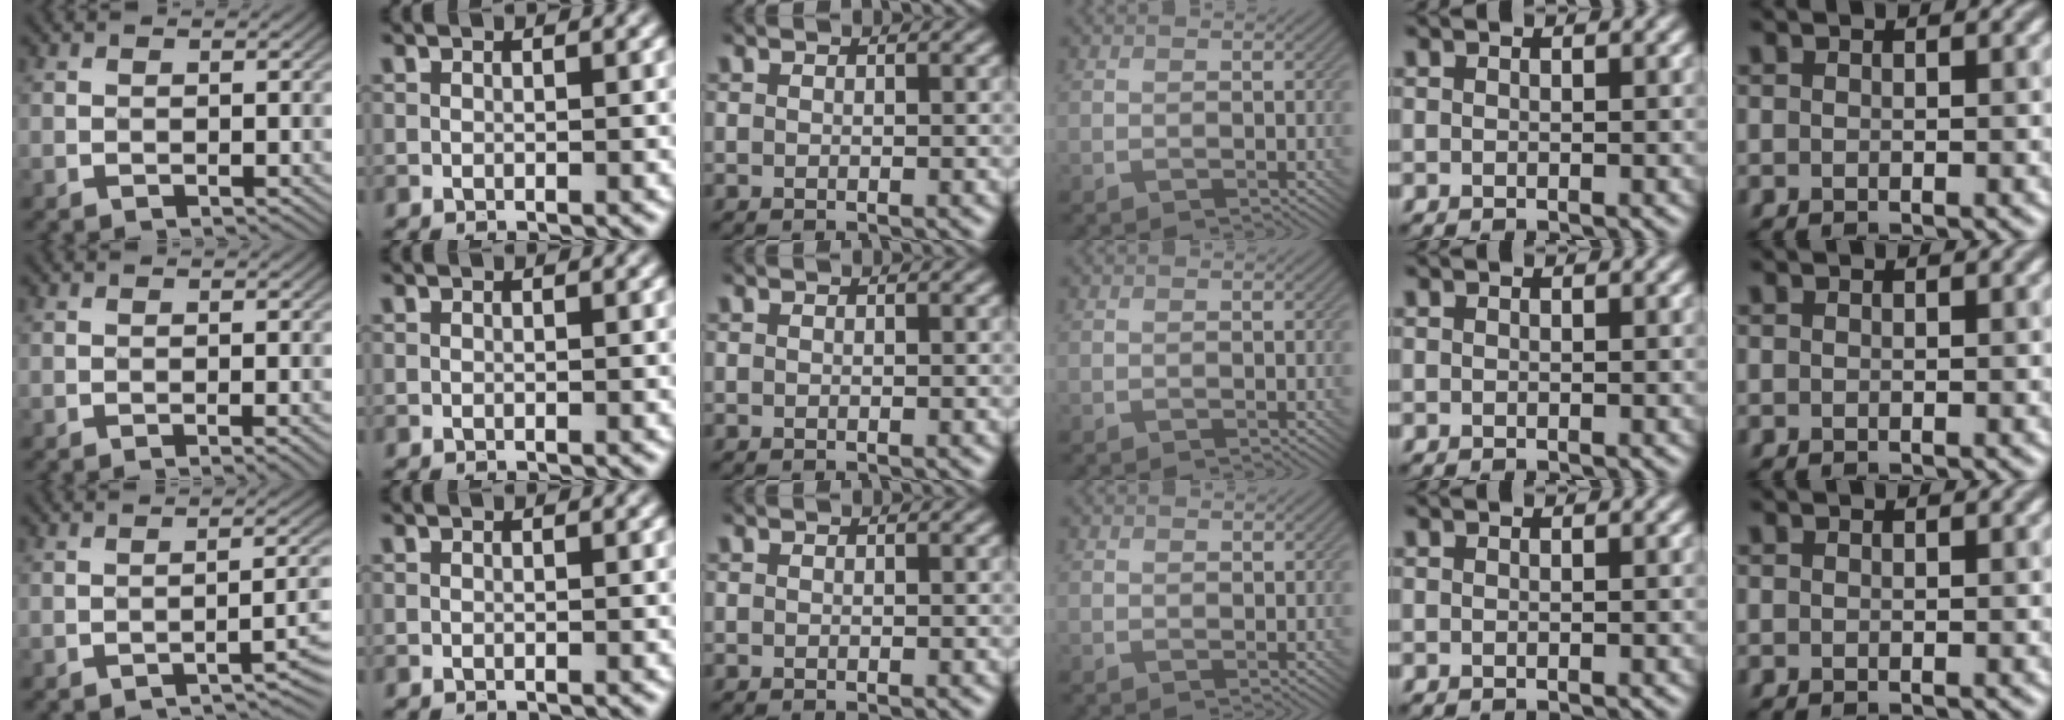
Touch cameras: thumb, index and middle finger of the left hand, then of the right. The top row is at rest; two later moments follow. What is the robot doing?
{"motion": "screw", "object": "bottle cap"}